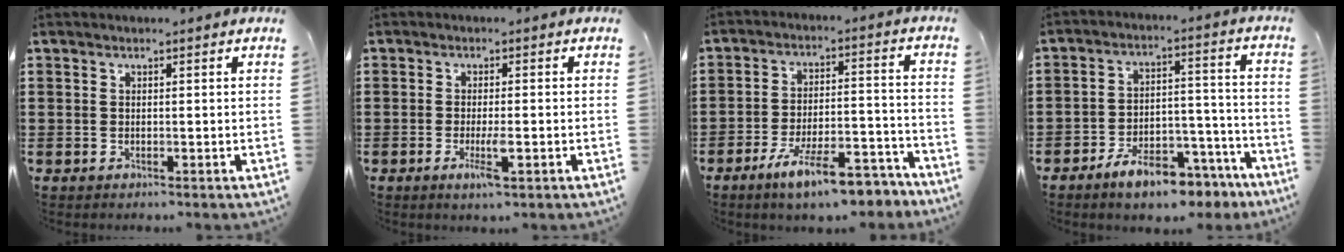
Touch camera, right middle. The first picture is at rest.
{"total": 3.7, "force": [-1.4, 0.7, 3.3], "torque": [-0.061, -0.004, -0.025]}
{"total": 10.9, "force": [-8.5, 1.9, 6.5], "torque": [-0.109, 0.025, -0.159]}
{"total": 8.6, "force": [-7.3, 2.5, 3.9], "torque": [-0.061, 0.030, -0.134]}